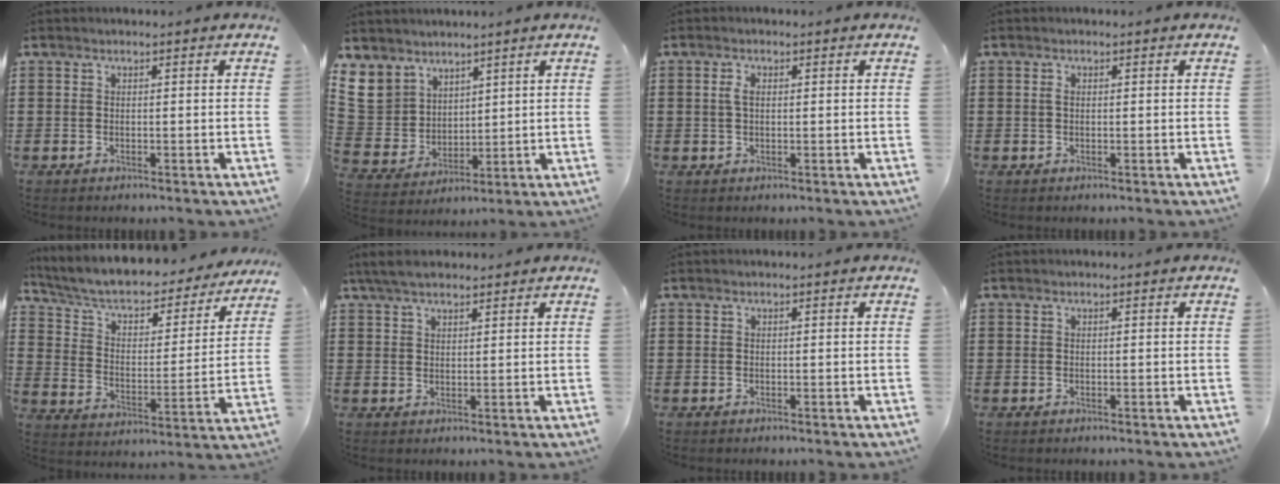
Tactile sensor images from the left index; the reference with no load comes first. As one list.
[{"total": 7.3, "force": [4.9, 5.4, 0.4], "torque": [-0.050, -0.018, 0.099]}, {"total": 2.0, "force": [0.3, 0.9, 1.7], "torque": [-0.037, 0.006, 0.004]}, {"total": 0.9, "force": [0.1, 0.4, 0.8], "torque": [-0.017, 0.003, 0.002]}, {"total": 5.8, "force": [4.8, 2.2, 2.5], "torque": [-0.073, -0.036, 0.078]}, {"total": 4.1, "force": [3.2, 1.3, 2.2], "torque": [-0.051, 0.003, 0.061]}, {"total": 0.0}, {"total": 0.0}]